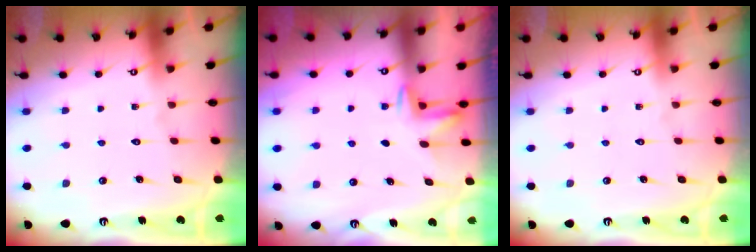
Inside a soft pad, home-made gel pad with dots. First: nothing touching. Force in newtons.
{"total": 2.3, "press": 2.2, "slide": 0.4}
{"total": 0.0}